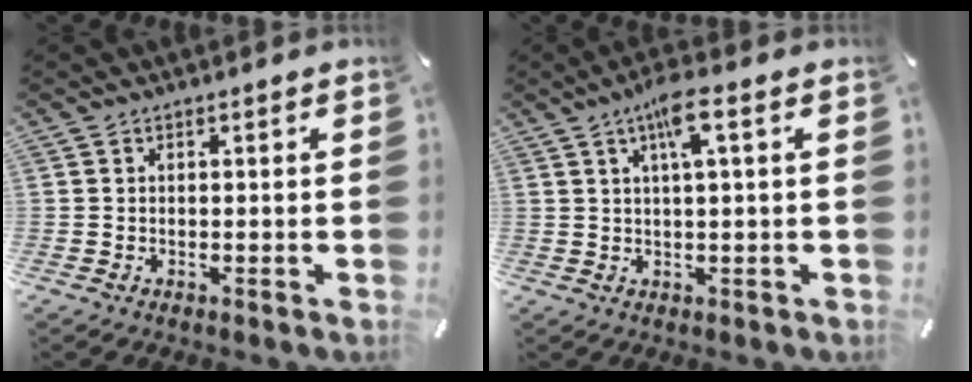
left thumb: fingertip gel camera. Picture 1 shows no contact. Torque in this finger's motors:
{"motor_torque": [1.13, 1.10, -0.03, -0.19, 0.10]}